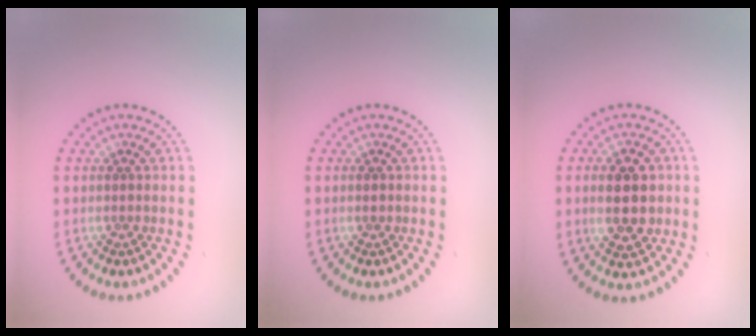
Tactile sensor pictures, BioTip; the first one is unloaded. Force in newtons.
{"total": 0.7, "press": 0.7, "slide": 0.1}
{"total": 5.1, "press": 5.1, "slide": 0.5}